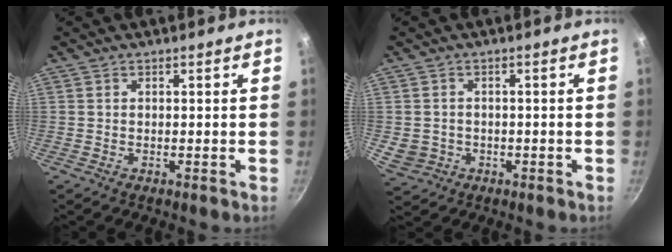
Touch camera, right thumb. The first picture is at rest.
{"total": 4.6, "force": [-0.8, 4.2, 1.9], "torque": [-0.025, 0.011, -0.001]}